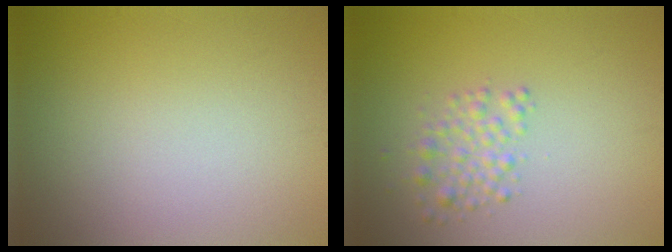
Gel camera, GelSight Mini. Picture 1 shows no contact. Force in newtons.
{"total": 2.2, "press": 2.2, "slide": 0.1}